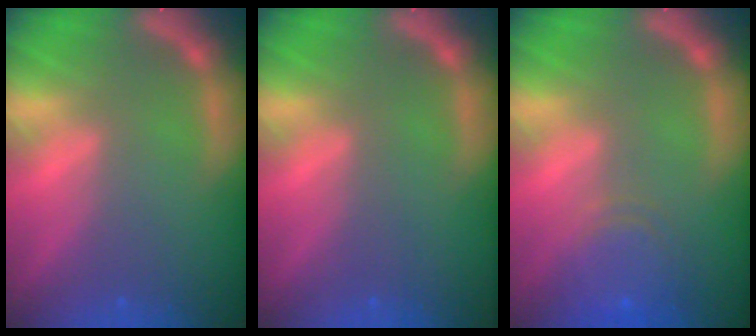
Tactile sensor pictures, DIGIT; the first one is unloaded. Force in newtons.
{"total": 0.0}
{"total": 5.1}